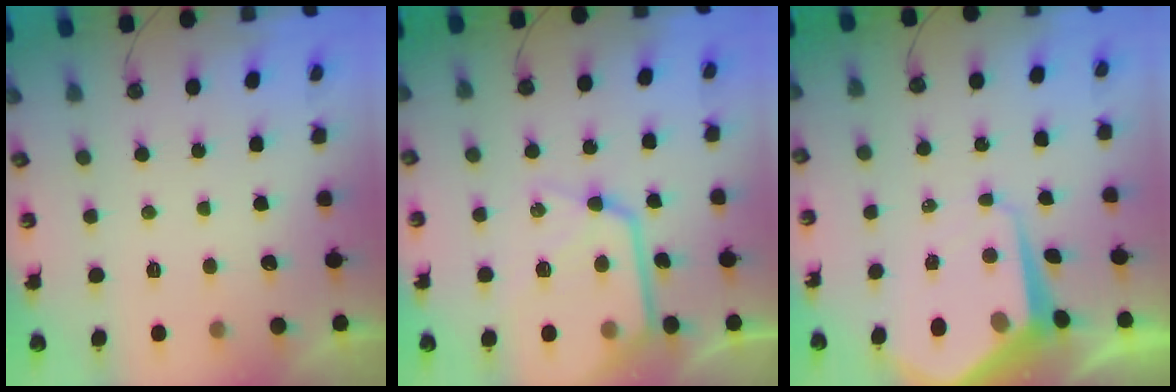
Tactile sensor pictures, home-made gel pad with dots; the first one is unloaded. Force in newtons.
{"total": 15.9, "press": 15.8, "slide": 1.5}
{"total": 8.3, "press": 8.3, "slide": 0.7}